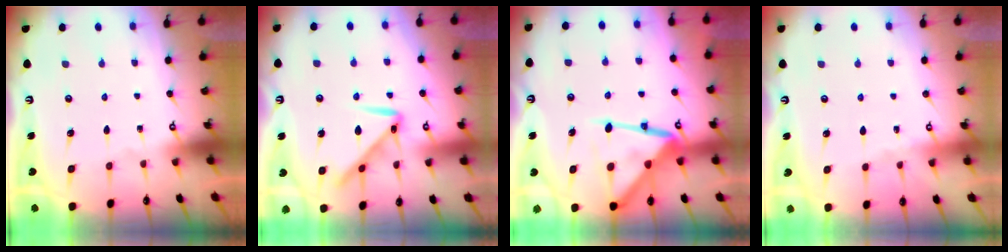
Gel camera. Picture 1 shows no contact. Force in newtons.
{"total": 10.5, "press": 10.5, "slide": 0.5}
{"total": 12.3, "press": 12.2, "slide": 1.0}
{"total": 1.6, "press": 1.6, "slide": 0.4}